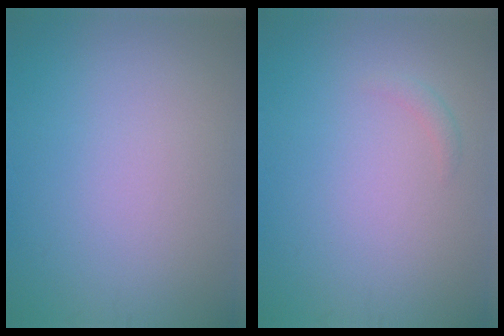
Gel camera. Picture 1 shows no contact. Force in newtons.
{"total": 0.8, "press": 0.8, "slide": 0.0}